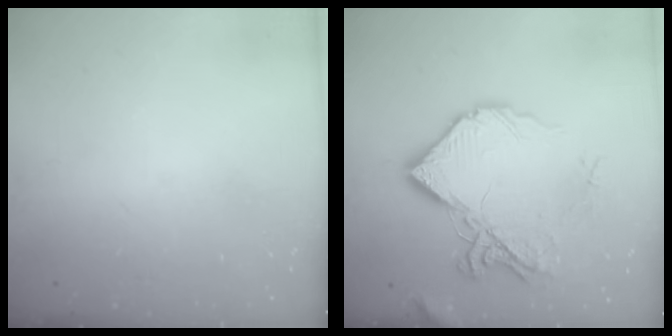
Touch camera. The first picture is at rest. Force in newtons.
{"total": 16.5, "press": 16.4, "slide": 1.3}